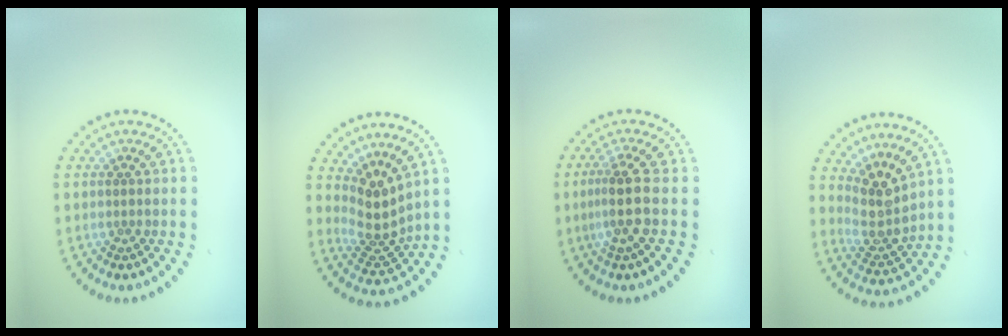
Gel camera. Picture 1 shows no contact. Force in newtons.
{"total": 3.6, "press": 2.6, "slide": 2.5}
{"total": 3.3, "press": 2.6, "slide": 2.0}
{"total": 3.7, "press": 2.7, "slide": 2.6}